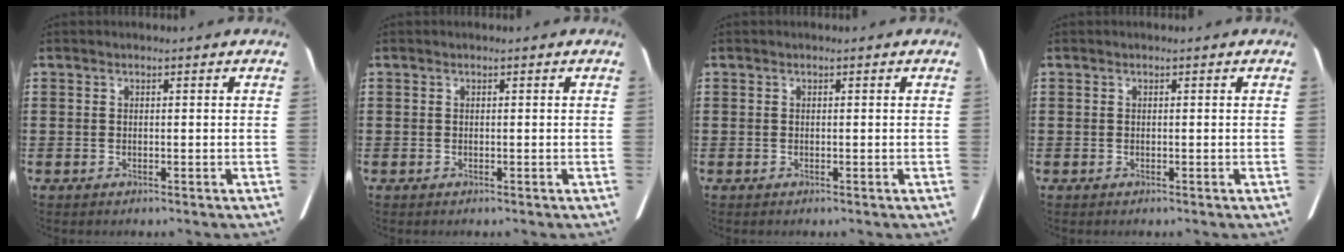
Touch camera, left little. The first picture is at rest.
{"total": 0.0}
{"total": 0.0}
{"total": 0.0}